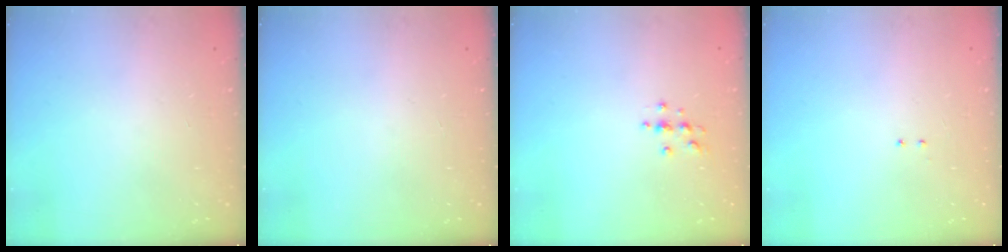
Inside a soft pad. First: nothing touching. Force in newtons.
{"total": 0.0}
{"total": 3.5, "press": 3.4, "slide": 0.5}
{"total": 2.0, "press": 2.0, "slide": 0.4}